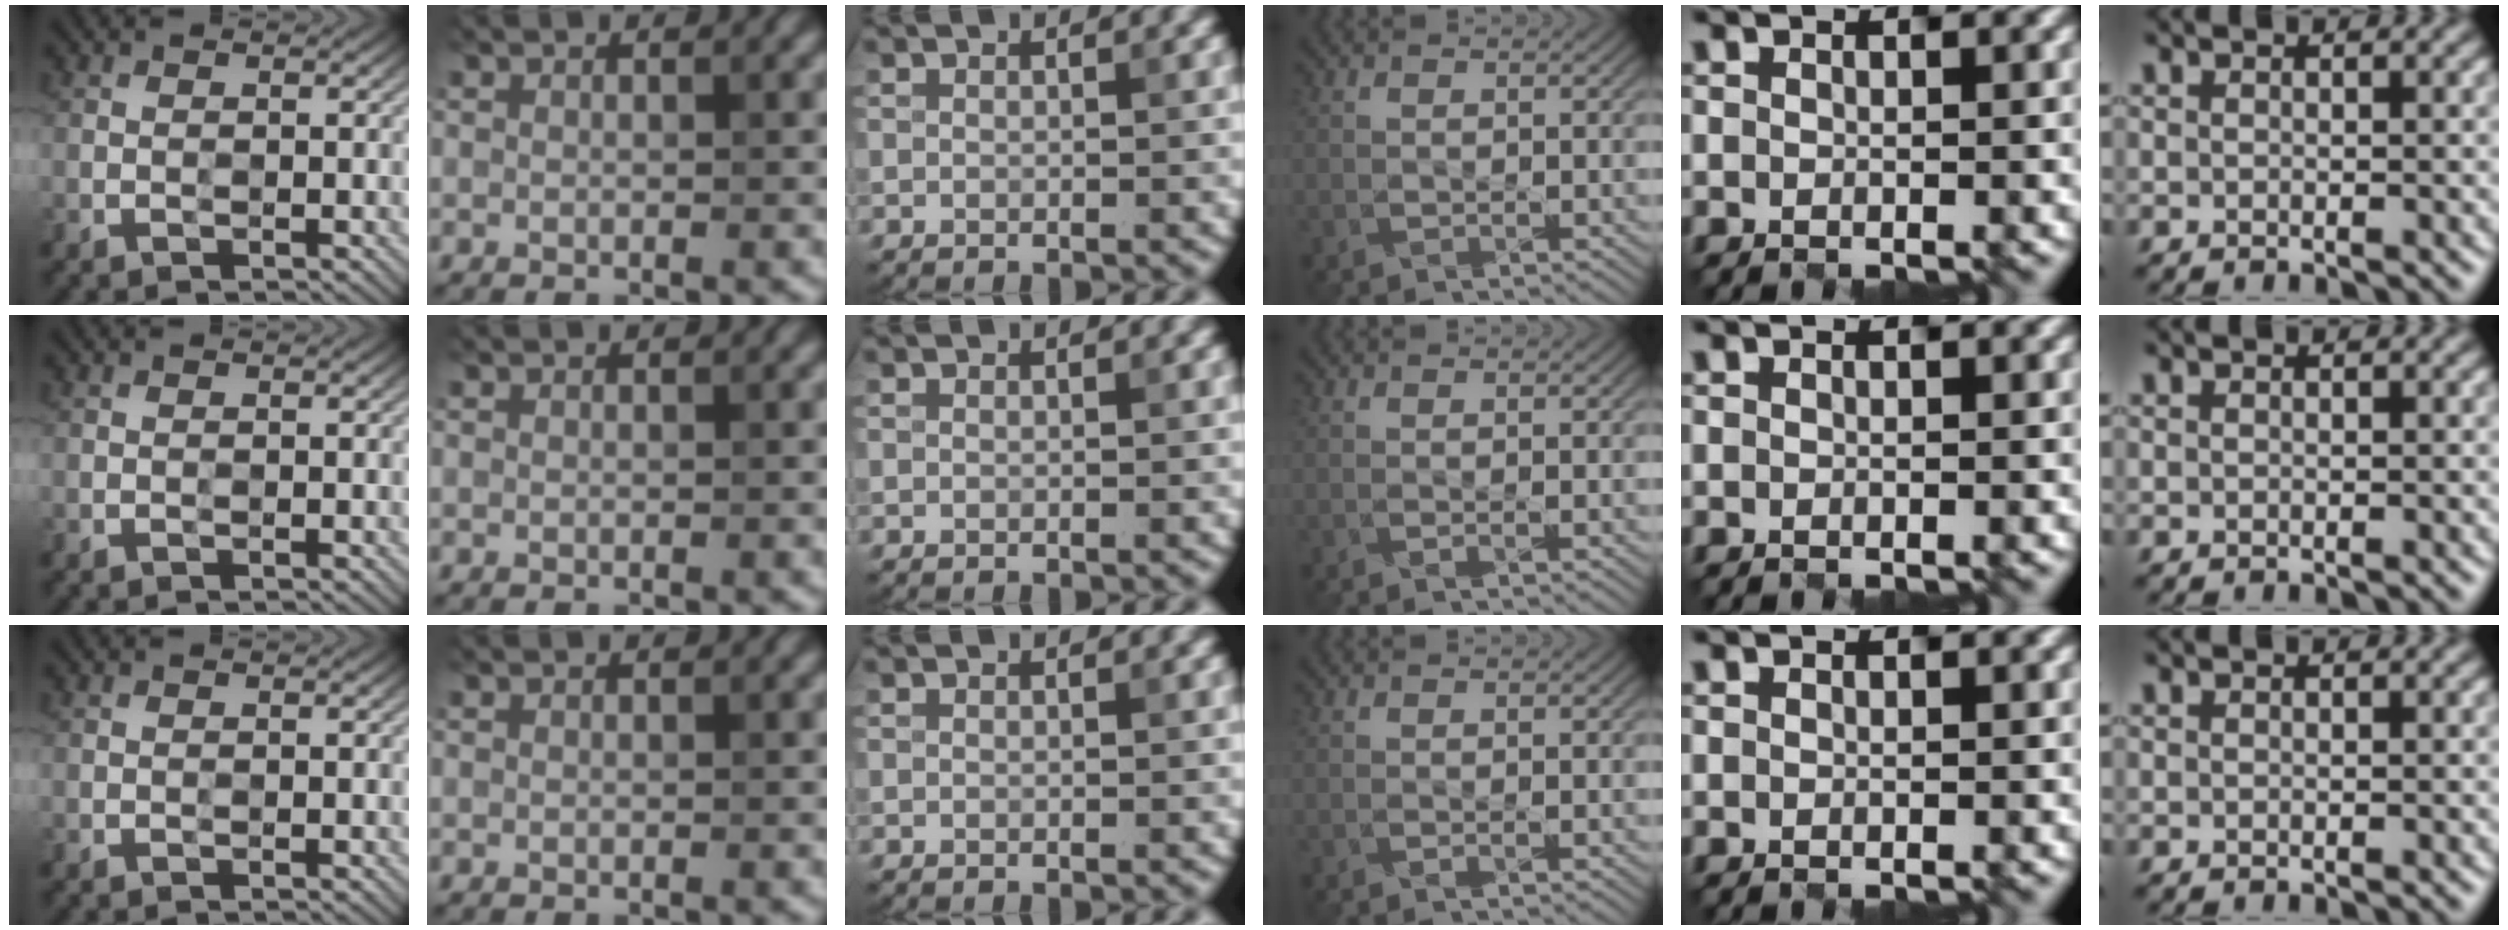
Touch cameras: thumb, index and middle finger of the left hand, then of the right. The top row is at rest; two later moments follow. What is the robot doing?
{"motion": "open", "object": "sandwich press"}